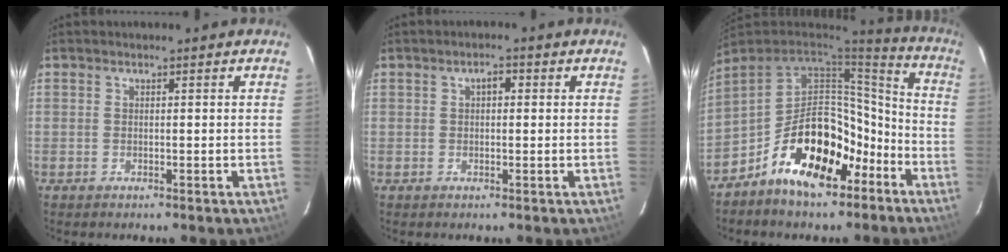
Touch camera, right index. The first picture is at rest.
{"total": 1.8, "force": [0.4, 1.1, 1.4], "torque": [-0.021, 0.009, 0.004]}
{"total": 18.4, "force": [-10.9, 9.6, 11.3], "torque": [-0.203, 0.045, -0.165]}